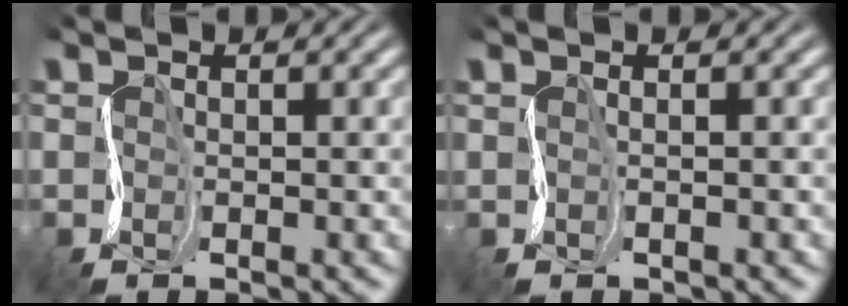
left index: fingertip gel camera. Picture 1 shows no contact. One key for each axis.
{"total": 1.2, "fx": 0.6, "fy": 0.6, "fz": 0.9, "tx": -0.002, "ty": 0.008, "tz": 0.000}